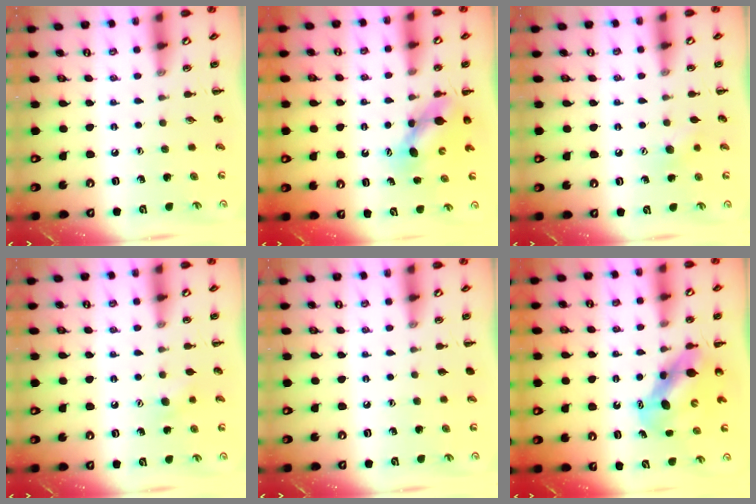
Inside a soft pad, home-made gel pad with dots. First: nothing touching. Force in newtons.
{"total": 6.1, "press": 6.0, "slide": 0.9}
{"total": 5.3, "press": 5.1, "slide": 1.4}
{"total": 4.4, "press": 4.2, "slide": 1.0}
{"total": 0.0}
{"total": 6.4, "press": 6.3, "slide": 0.9}